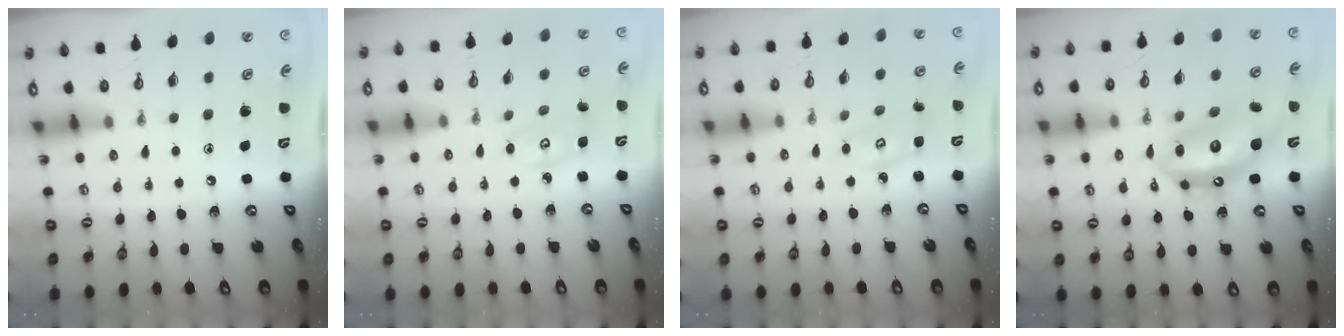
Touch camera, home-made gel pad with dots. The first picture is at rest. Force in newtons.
{"total": 5.0, "press": 5.0, "slide": 0.6}
{"total": 2.8, "press": 2.8, "slide": 0.2}
{"total": 14.9, "press": 14.9, "slide": 1.2}